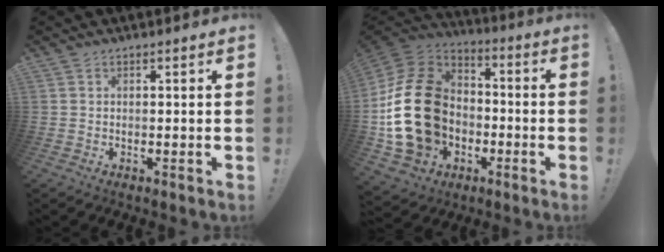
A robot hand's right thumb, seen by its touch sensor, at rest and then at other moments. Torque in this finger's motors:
{"motor_torque": [2.44, 2.57, 1.83, -0.35, 0.58]}